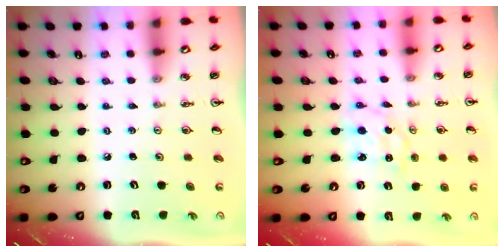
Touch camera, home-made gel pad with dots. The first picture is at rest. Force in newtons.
{"total": 1.4, "press": 1.4, "slide": 0.0}